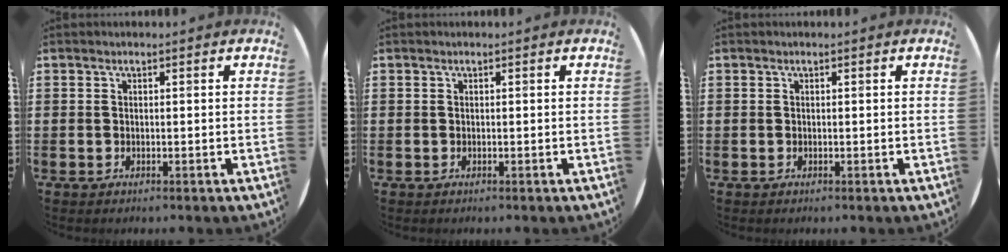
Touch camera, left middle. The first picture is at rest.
{"total": 0.0}
{"total": 0.0}